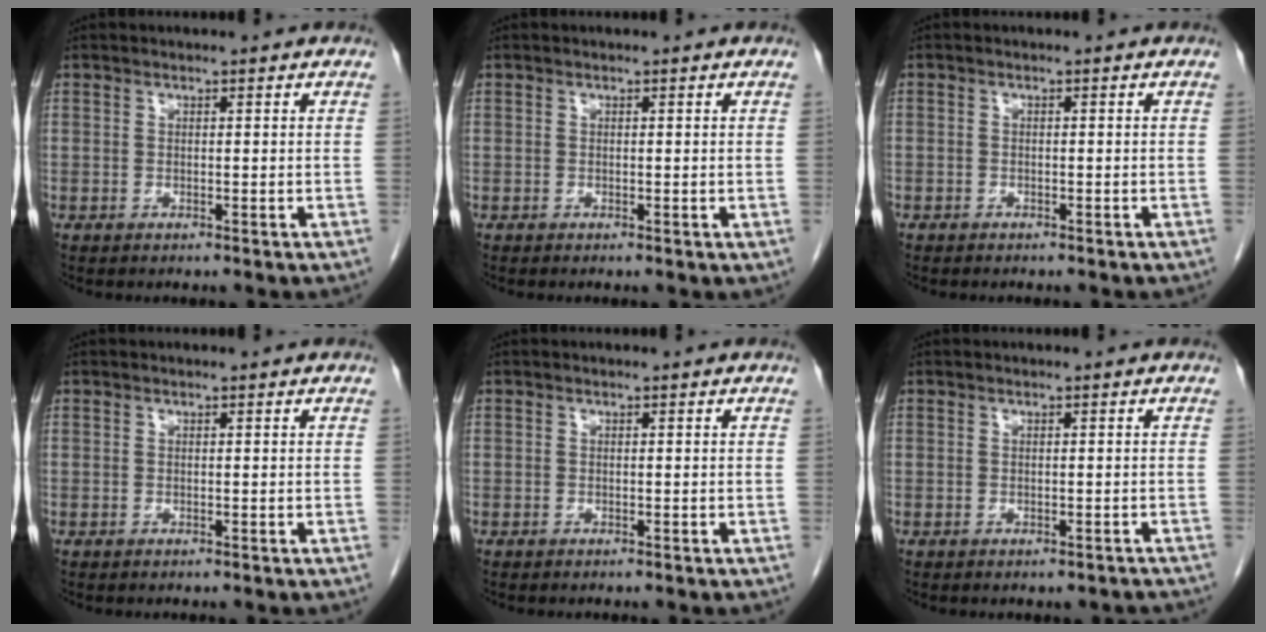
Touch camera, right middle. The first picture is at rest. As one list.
[{"total": 0.0}, {"total": 1.0, "force": [-0.8, 0.6, 0.2], "torque": [-0.005, 0.002, -0.011]}, {"total": 0.0}, {"total": 0.0}, {"total": 1.9, "force": [-1.7, 0.8, 0.4], "torque": [-0.004, 0.000, -0.020]}]